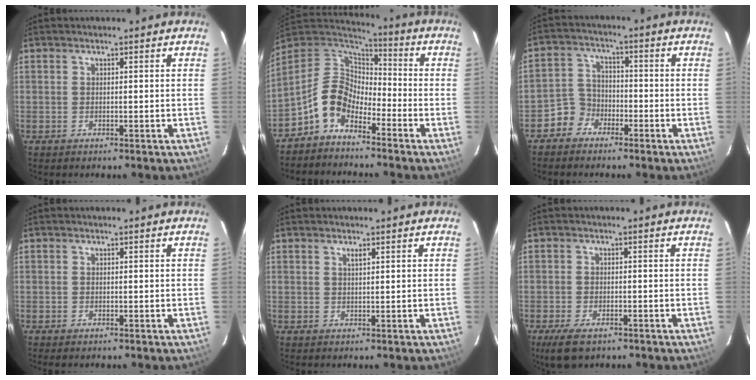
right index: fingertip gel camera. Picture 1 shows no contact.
{"total": 10.5, "force": [-6.2, 6.1, 5.9], "torque": [-0.122, 0.028, -0.128]}
{"total": 5.3, "force": [-3.4, 4.0, 0.2], "torque": [-0.007, 0.028, -0.069]}
{"total": 0.5, "force": [-0.4, 0.3, 0.2], "torque": [-0.005, -0.001, -0.008]}
{"total": 0.8, "force": [0.5, 0.1, 0.7], "torque": [-0.012, 0.002, 0.010]}
{"total": 5.8, "force": [-3.9, 2.6, 3.5], "torque": [-0.086, -0.016, -0.067]}